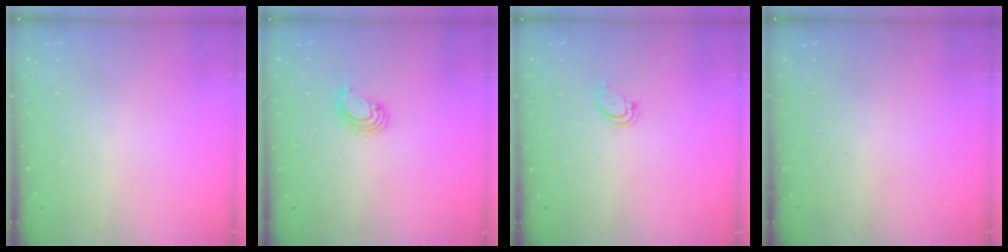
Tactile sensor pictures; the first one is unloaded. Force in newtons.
{"total": 3.8, "press": 3.8, "slide": 0.2}
{"total": 2.4, "press": 2.4, "slide": 0.2}
{"total": 0.0}